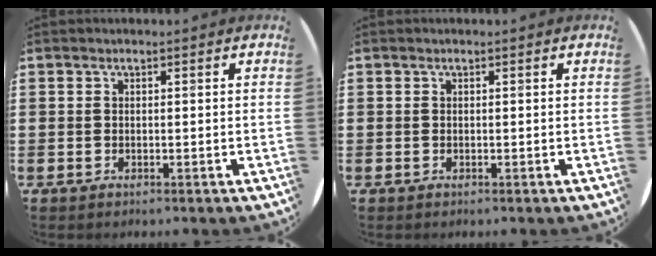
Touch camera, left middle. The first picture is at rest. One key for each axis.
{"total": 0.0}